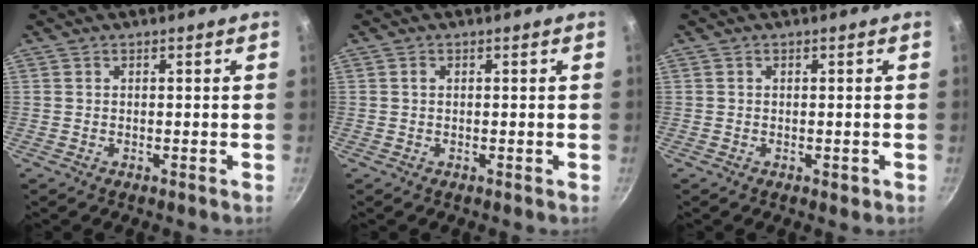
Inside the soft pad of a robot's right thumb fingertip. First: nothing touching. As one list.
[{"total": 0.6, "force": [0.1, 0.5, 0.4], "torque": [-0.007, 0.003, 0.003]}, {"total": 1.2, "force": [-0.4, 0.7, 0.8], "torque": [-0.009, 0.001, -0.005]}]